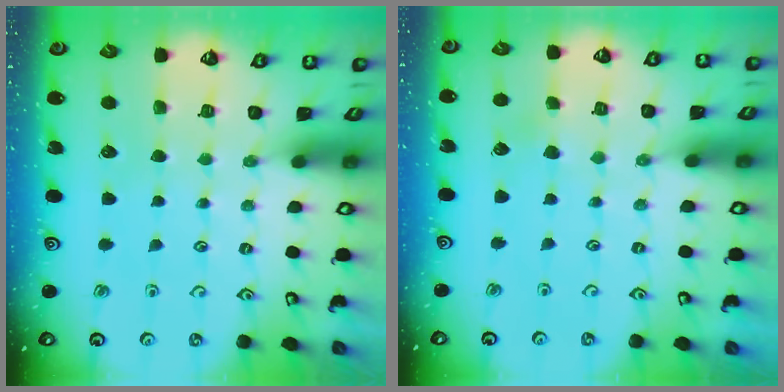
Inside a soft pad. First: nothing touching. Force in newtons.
{"total": 2.4, "press": 2.4, "slide": 0.3}